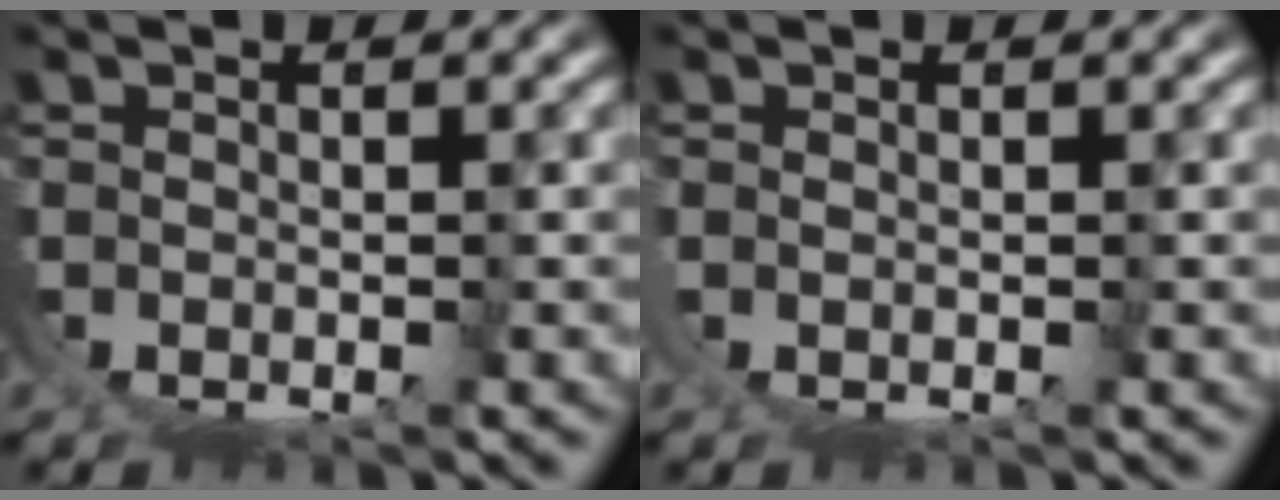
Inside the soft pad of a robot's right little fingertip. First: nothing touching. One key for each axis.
{"total": 1.0, "fx": 0.5, "fy": -0.5, "fz": 0.6, "tx": -0.019, "ty": -0.005, "tz": 0.014}